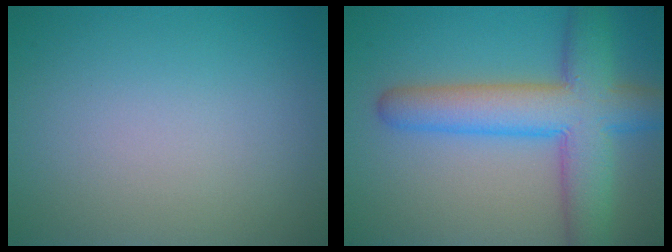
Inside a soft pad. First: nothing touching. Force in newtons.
{"total": 8.5, "press": 8.4, "slide": 0.4}